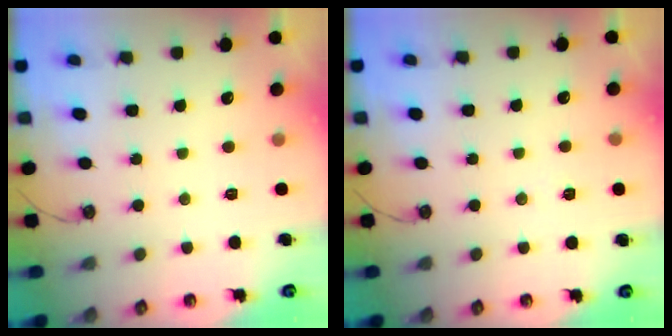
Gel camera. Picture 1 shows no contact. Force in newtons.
{"total": 6.1, "press": 4.1, "slide": 4.6}